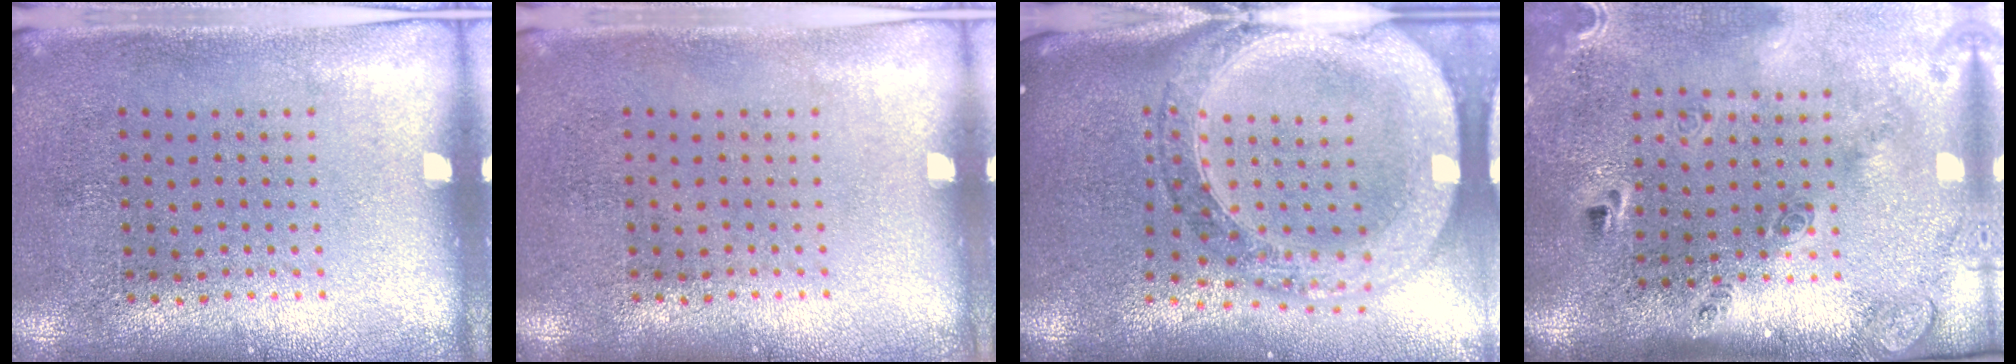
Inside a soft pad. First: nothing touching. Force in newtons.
{"total": 0.0}
{"total": 3.0, "press": 2.5, "slide": 1.6}
{"total": 2.9, "press": 2.0, "slide": 2.1}